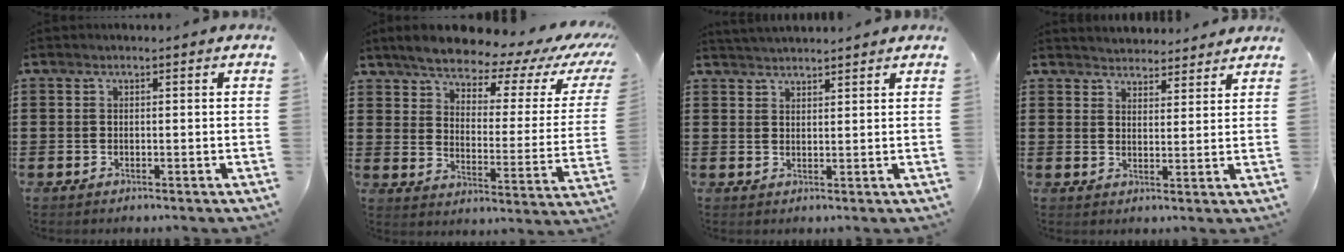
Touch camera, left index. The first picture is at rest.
{"total": 5.9, "force": [5.3, 1.3, 2.1], "torque": [-0.066, -0.042, 0.086]}
{"total": 1.5, "force": [1.5, 0.1, 0.1], "torque": [-0.005, 0.003, 0.029]}
{"total": 3.3, "force": [3.2, 0.4, -0.3], "torque": [-0.006, -0.012, 0.059]}